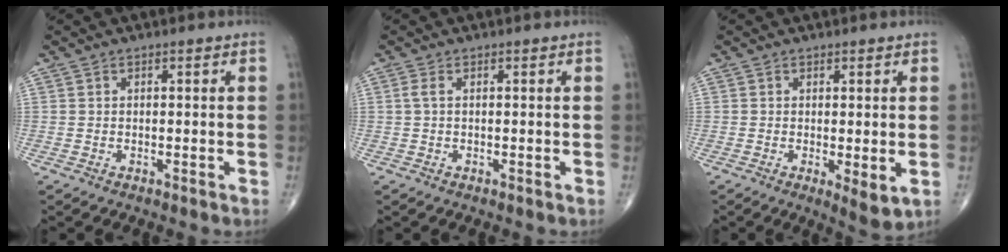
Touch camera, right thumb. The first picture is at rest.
{"total": 1.1, "force": [0.1, 0.3, 1.1], "torque": [-0.031, 0.003, 0.001]}
{"total": 6.2, "force": [-1.5, 2.2, 5.6], "torque": [-0.077, -0.018, -0.015]}